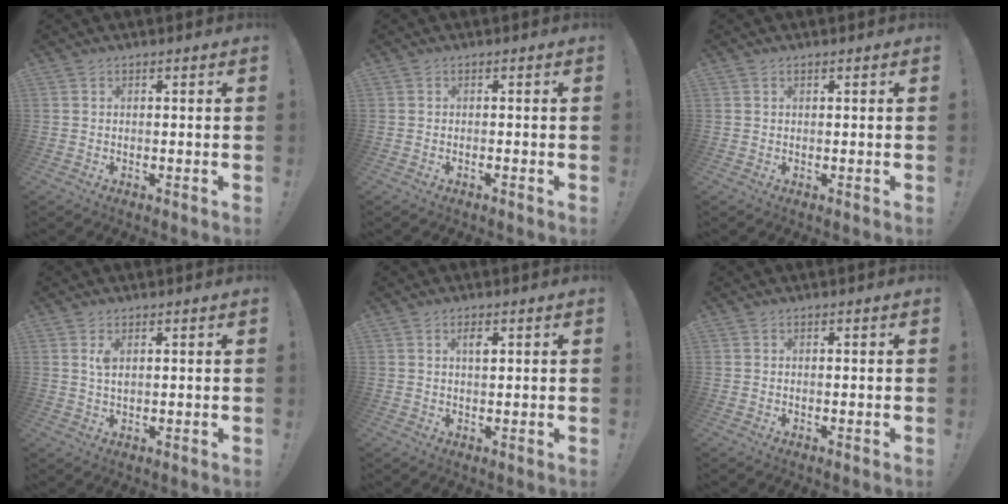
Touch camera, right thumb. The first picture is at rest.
{"total": 0.6, "force": [-0.6, -0.1, 0.2], "torque": [-0.007, -0.001, -0.010]}
{"total": 0.0}
{"total": 2.5, "force": [1.0, 1.0, 2.1], "torque": [-0.035, -0.002, 0.015]}
{"total": 2.2, "force": [1.0, 0.9, 1.7], "torque": [-0.028, 0.000, 0.015]}
{"total": 0.0}